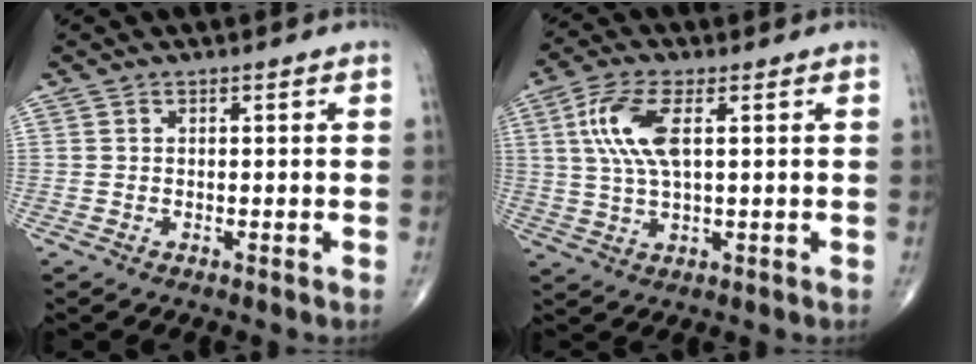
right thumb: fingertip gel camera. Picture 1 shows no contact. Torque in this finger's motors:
{"motor_torque": [0.43, 2.37, 1.26, 0.20, 0.46]}